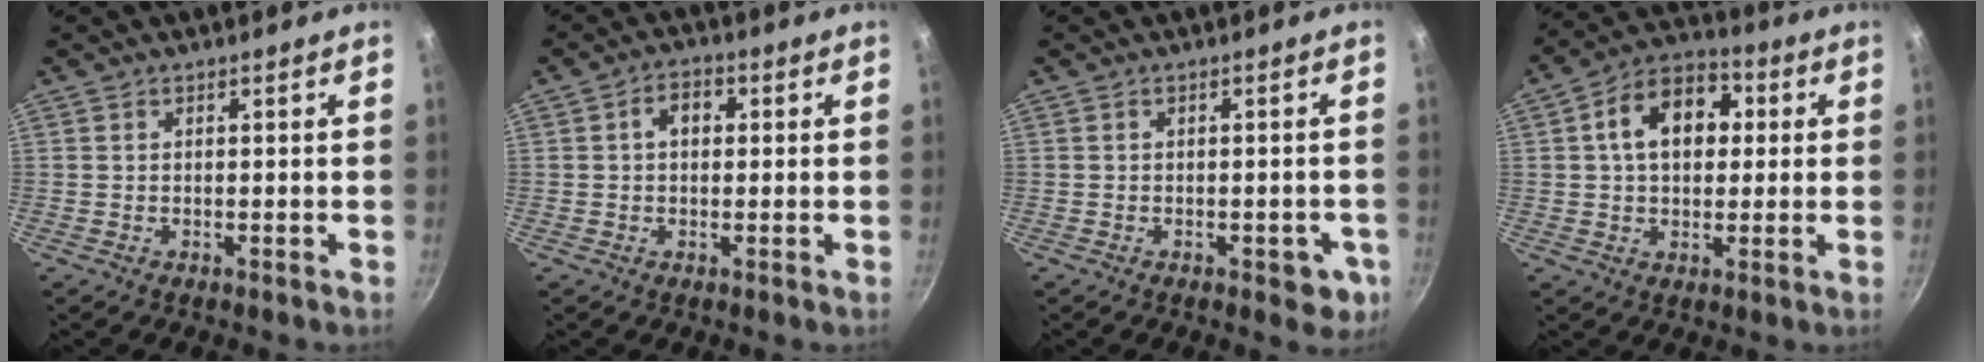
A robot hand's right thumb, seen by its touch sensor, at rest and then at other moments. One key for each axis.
{"total": 4.4, "fx": 0.7, "fy": 3.1, "fz": 3.0, "tx": -0.028, "ty": 0.012, "tz": 0.005}
{"total": 5.0, "fx": -1.8, "fy": 2.8, "fz": 3.8, "tx": -0.018, "ty": 0.014, "tz": -0.016}
{"total": 13.0, "fx": 2.5, "fy": 9.0, "fz": 9.1, "tx": -0.105, "ty": 0.023, "tz": 0.023}